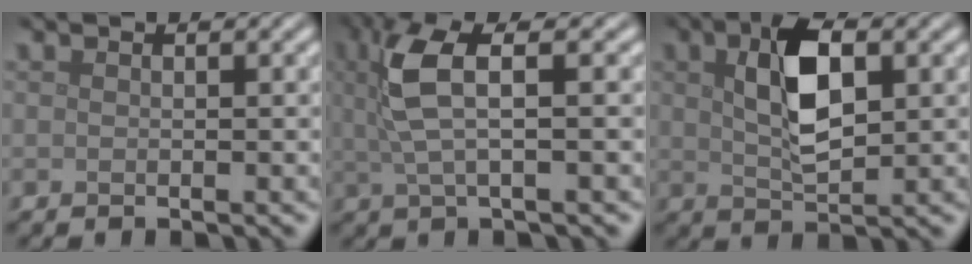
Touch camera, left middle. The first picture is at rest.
{"total": 4.9, "force": [1.2, 1.3, 4.5], "torque": [-0.100, 0.008, 0.027]}
{"total": 5.9, "force": [1.6, 2.7, 5.0], "torque": [-0.098, 0.008, 0.028]}